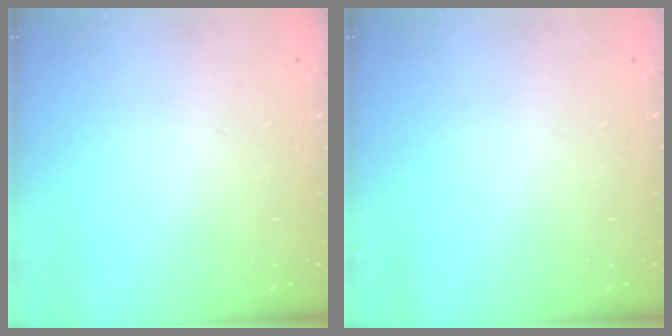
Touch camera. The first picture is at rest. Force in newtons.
{"total": 0.0}